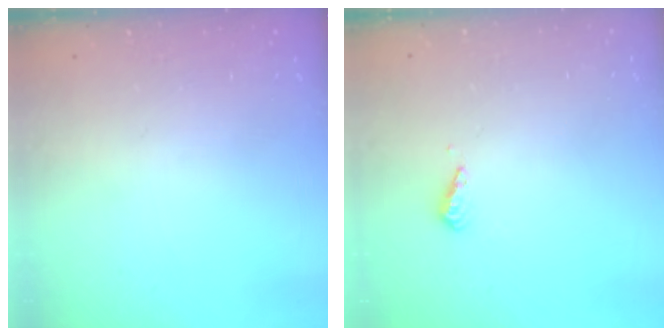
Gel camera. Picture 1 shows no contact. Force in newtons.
{"total": 3.1, "press": 3.0, "slide": 0.7}